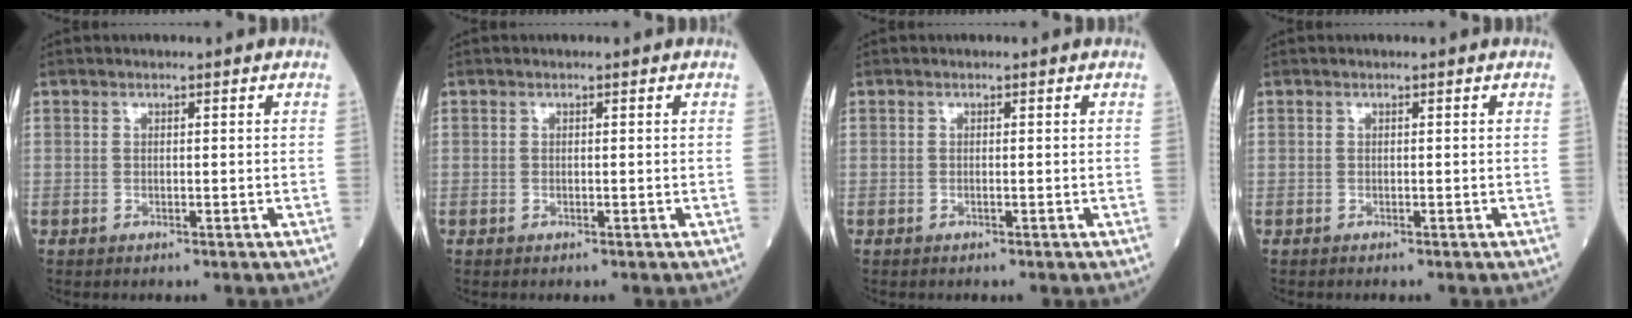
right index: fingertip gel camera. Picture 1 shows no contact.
{"total": 0.0}
{"total": 0.0}
{"total": 0.0}